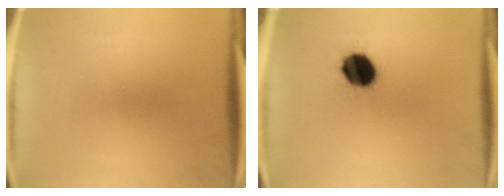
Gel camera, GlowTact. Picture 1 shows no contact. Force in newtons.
{"total": 10.8}